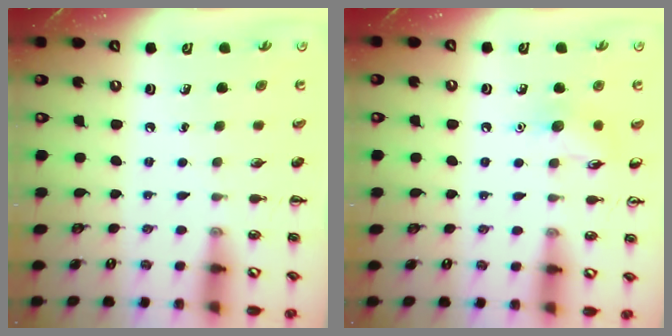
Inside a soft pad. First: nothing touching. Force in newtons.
{"total": 6.6, "press": 6.5, "slide": 1.2}